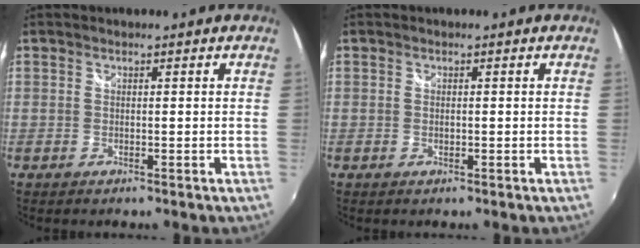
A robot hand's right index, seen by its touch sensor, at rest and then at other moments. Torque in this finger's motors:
{"motor_torque": [-0.07, -0.01, 0.04, 0.00]}